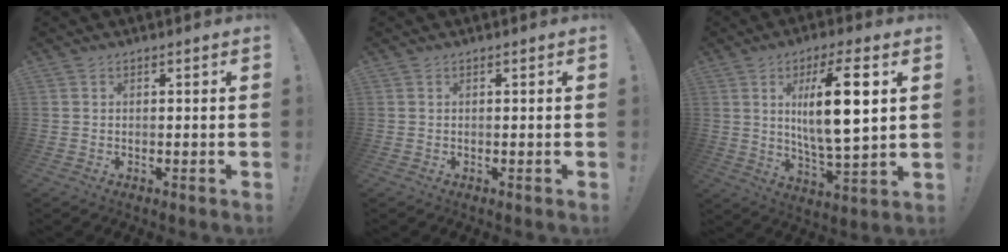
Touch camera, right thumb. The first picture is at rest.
{"total": 0.0}
{"total": 16.1, "force": [4.0, 3.9, 15.2], "torque": [-0.265, -0.013, 0.047]}